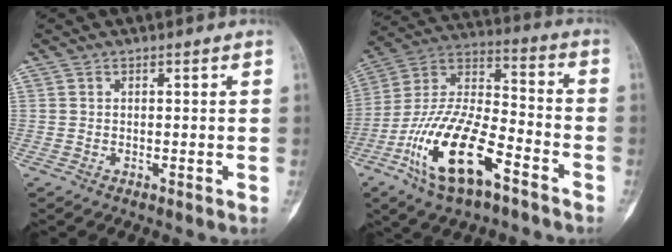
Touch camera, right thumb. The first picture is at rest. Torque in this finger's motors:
{"motor_torque": [0.32, 0.59, 1.82, -0.95, 0.29]}